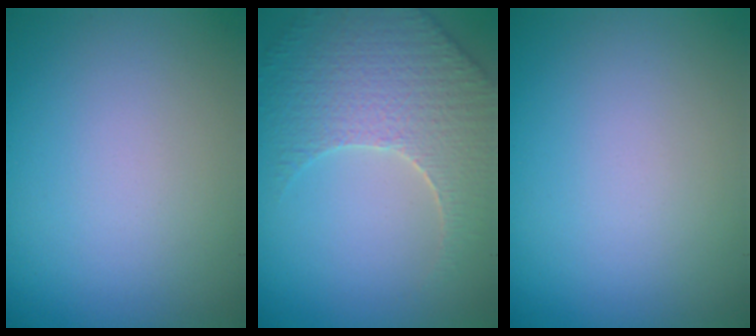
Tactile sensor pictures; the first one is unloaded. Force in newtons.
{"total": 5.2, "press": 4.7, "slide": 2.2}
{"total": 0.0}